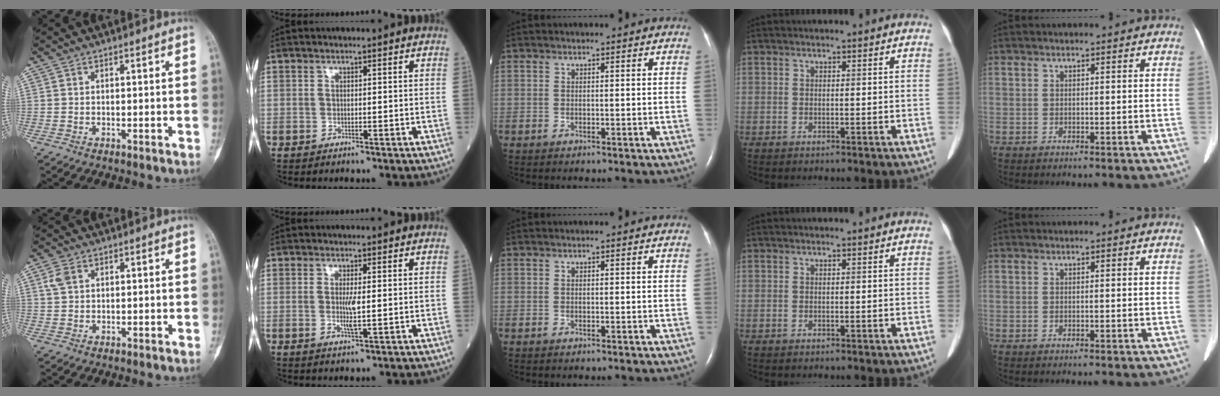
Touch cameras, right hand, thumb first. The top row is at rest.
{"thumb": {"total": 2.3, "force": [0.9, 1.6, 1.5], "torque": [-0.032, 0.007, 0.017]}, "index": {"total": 2.6, "force": [0.0, 0.2, 2.6], "torque": [-0.059, -0.005, 0.001]}}